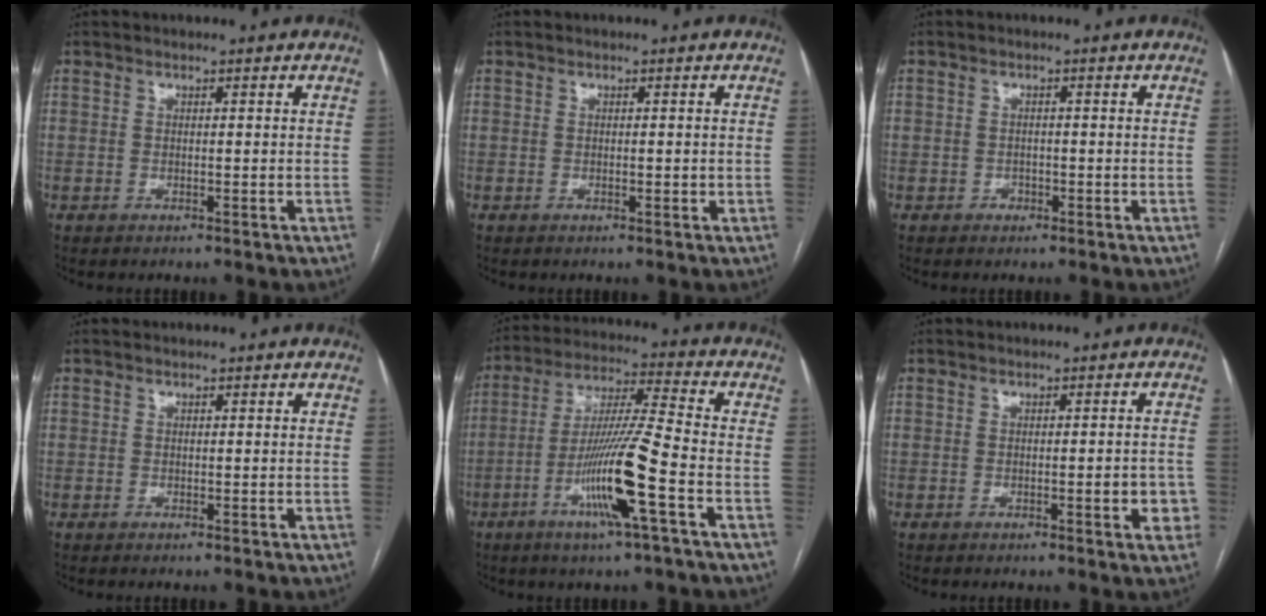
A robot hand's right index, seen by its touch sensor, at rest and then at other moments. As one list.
[{"total": 0.9, "force": [-0.1, 0.3, 0.9], "torque": [-0.013, 0.001, 0.000]}, {"total": 1.4, "force": [-0.8, 1.2, 0.2], "torque": [0.002, 0.006, -0.014]}, {"total": 0.0}, {"total": 13.4, "force": [-5.1, -0.7, 12.3], "torque": [-0.240, -0.006, -0.098]}, {"total": 3.4, "force": [-1.1, 0.9, 3.1], "torque": [-0.030, 0.003, -0.012]}]